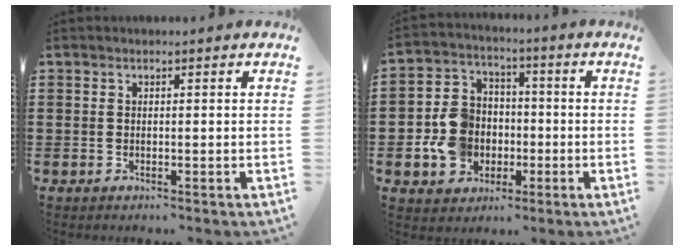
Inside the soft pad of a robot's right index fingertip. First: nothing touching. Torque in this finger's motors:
{"motor_torque": [1.90, 0.24, 0.93, 0.17]}